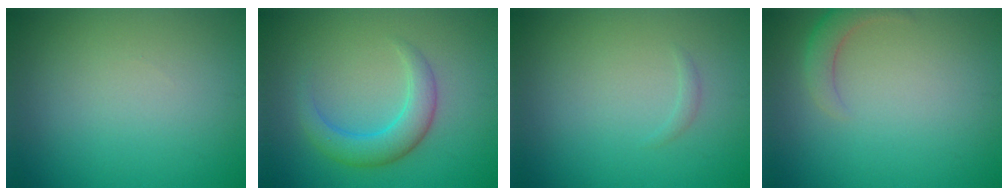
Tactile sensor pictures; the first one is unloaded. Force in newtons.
{"total": 3.6, "press": 3.6, "slide": 0.0}
{"total": 0.6, "press": 0.5, "slide": 0.1}
{"total": 2.1, "press": 2.1, "slide": 0.2}